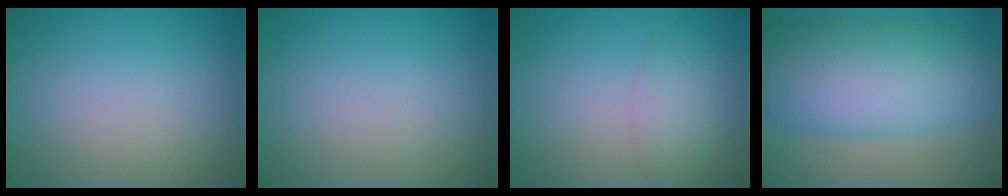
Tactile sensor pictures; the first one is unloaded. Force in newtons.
{"total": 0.0}
{"total": 2.2, "press": 2.2, "slide": 0.1}
{"total": 11.5, "press": 11.5, "slide": 0.2}